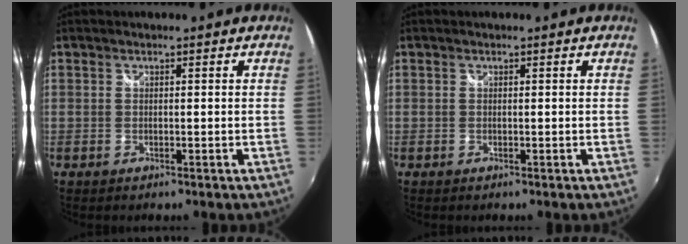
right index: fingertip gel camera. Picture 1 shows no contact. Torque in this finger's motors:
{"motor_torque": [0.13, 0.04, 0.03, 0.01]}